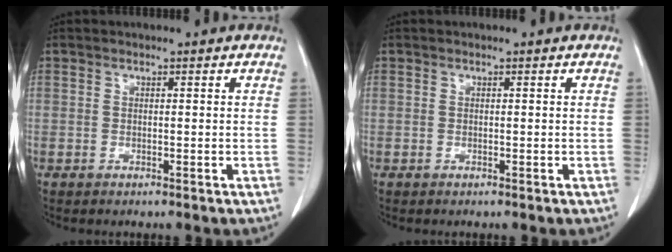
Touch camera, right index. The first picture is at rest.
{"total": 0.0}